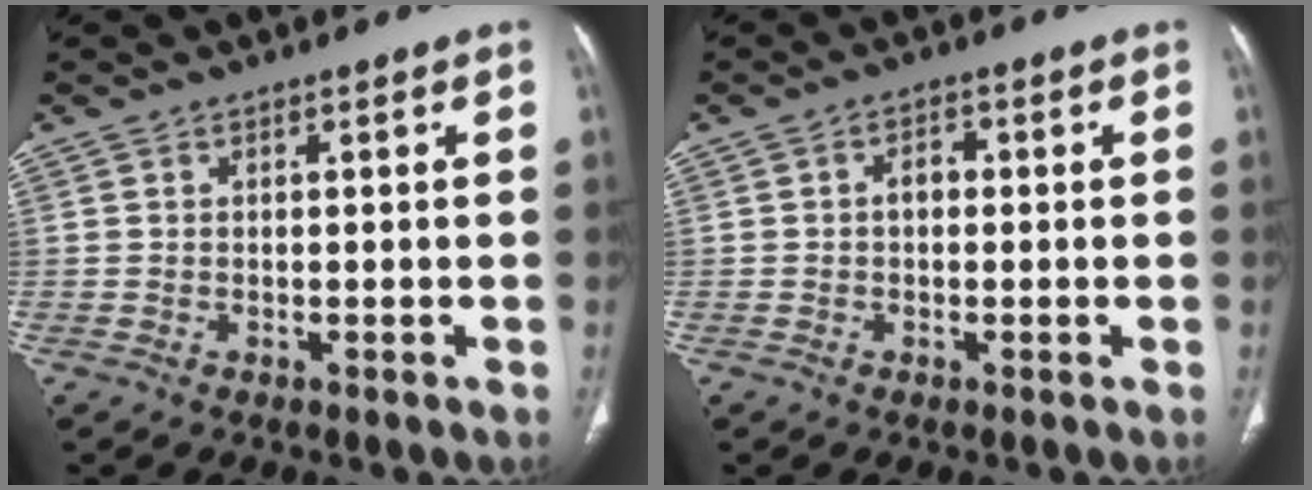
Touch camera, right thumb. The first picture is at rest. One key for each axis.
{"total": 2.5, "fx": -0.1, "fy": 1.7, "fz": 1.8, "tx": -0.019, "ty": 0.012, "tz": -0.005}